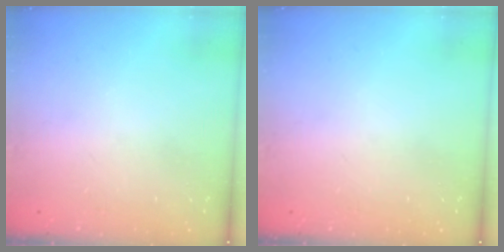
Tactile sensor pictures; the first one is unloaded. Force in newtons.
{"total": 0.0}